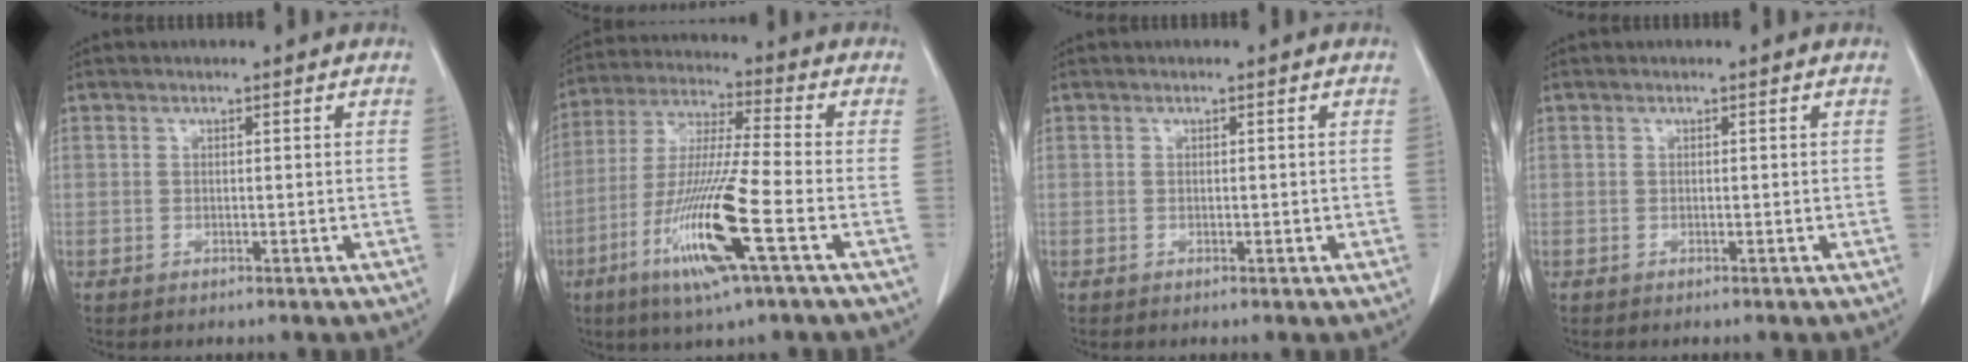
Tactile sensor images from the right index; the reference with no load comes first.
{"total": 15.2, "force": [-6.0, 0.0, 14.0], "torque": [-0.287, -0.023, -0.116]}
{"total": 0.6, "force": [0.0, 0.4, 0.4], "torque": [-0.006, 0.000, 0.001]}
{"total": 0.0}